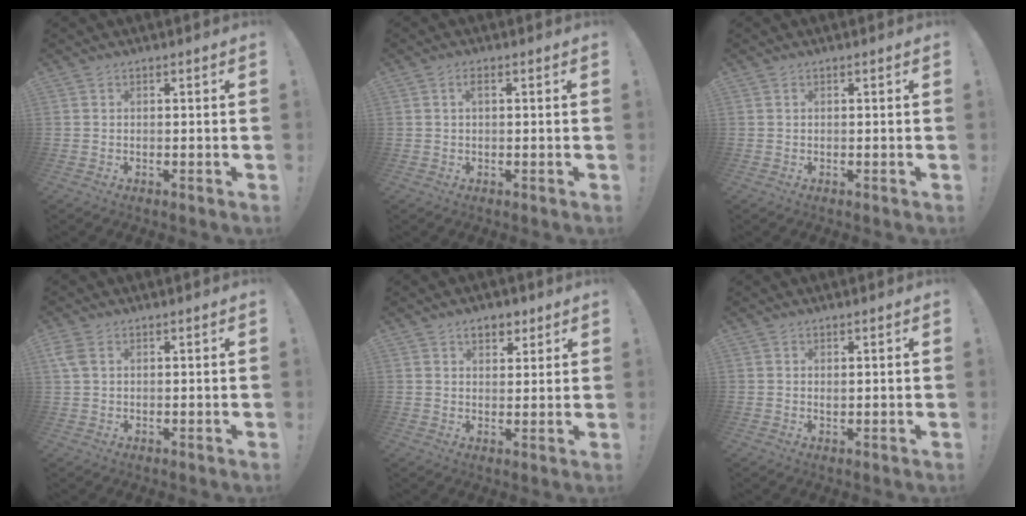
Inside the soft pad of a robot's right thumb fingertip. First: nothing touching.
{"total": 1.7, "force": [0.4, 0.7, 1.5], "torque": [-0.030, 0.005, 0.004]}
{"total": 0.0}
{"total": 3.4, "force": [1.3, 2.0, 2.4], "torque": [-0.054, 0.003, 0.024]}
{"total": 5.5, "force": [3.3, 3.6, 2.6], "torque": [-0.024, -0.009, 0.056]}
{"total": 0.8, "force": [0.6, 0.4, 0.4], "torque": [-0.009, 0.001, 0.011]}